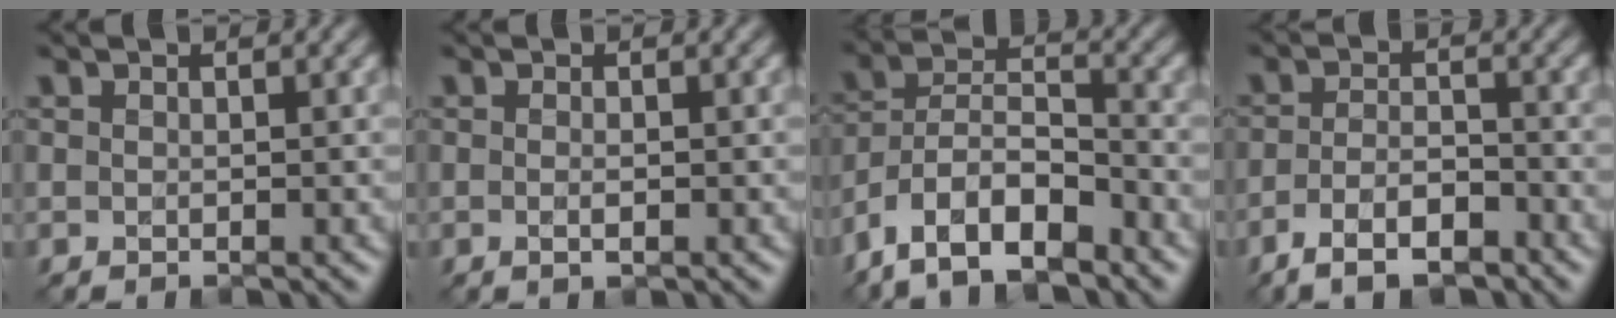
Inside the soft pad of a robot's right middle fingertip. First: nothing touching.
{"total": 0.9, "force": [-0.2, 0.3, 0.9], "torque": [-0.016, -0.004, -0.004]}
{"total": 10.2, "force": [-7.1, 4.3, 6.0], "torque": [-0.104, 0.003, -0.134]}
{"total": 4.5, "force": [-2.9, 1.6, 3.1], "torque": [-0.059, -0.002, -0.054]}